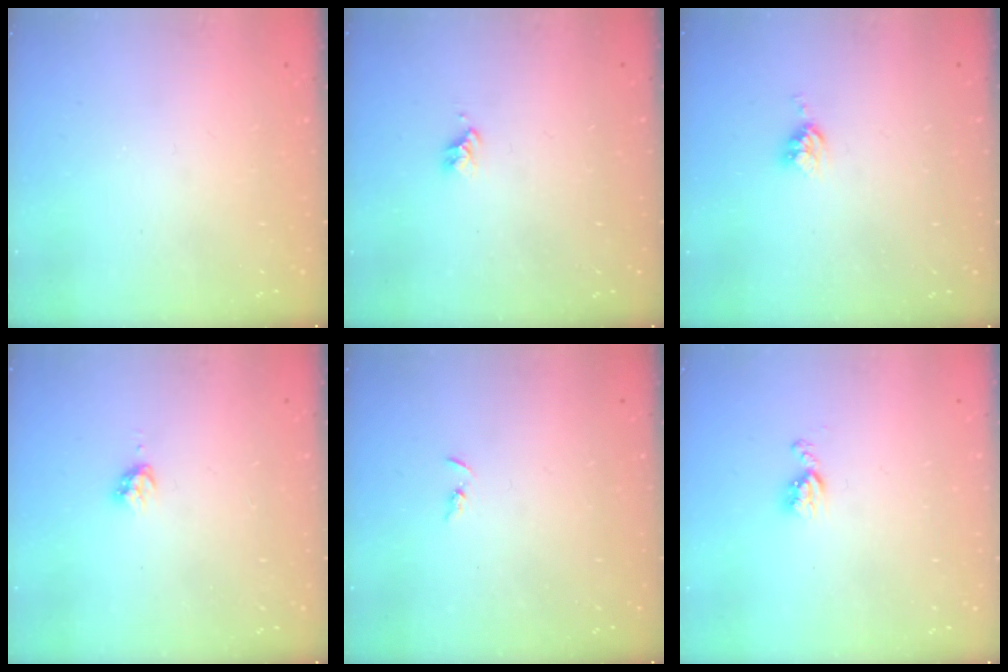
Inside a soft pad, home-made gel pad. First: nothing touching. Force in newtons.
{"total": 2.7, "press": 2.7, "slide": 0.3}
{"total": 4.4, "press": 4.4, "slide": 0.2}
{"total": 3.4, "press": 3.3, "slide": 0.3}
{"total": 1.5, "press": 1.5, "slide": 0.4}
{"total": 5.2, "press": 5.2, "slide": 0.8}